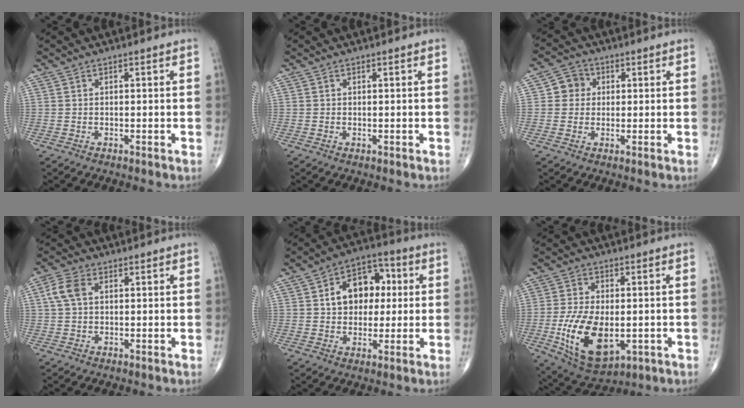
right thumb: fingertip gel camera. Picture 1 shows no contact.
{"total": 0.0}
{"total": 4.6, "force": [0.7, 4.4, 1.4], "torque": [0.005, 0.006, 0.003]}
{"total": 5.0, "force": [1.2, 3.2, 3.6], "torque": [-0.082, 0.012, 0.021]}
{"total": 12.0, "force": [2.0, 8.6, 8.2], "torque": [-0.081, 0.020, 0.024]}
{"total": 15.3, "force": [-3.3, 8.4, 12.4], "torque": [-0.216, -0.007, -0.037]}